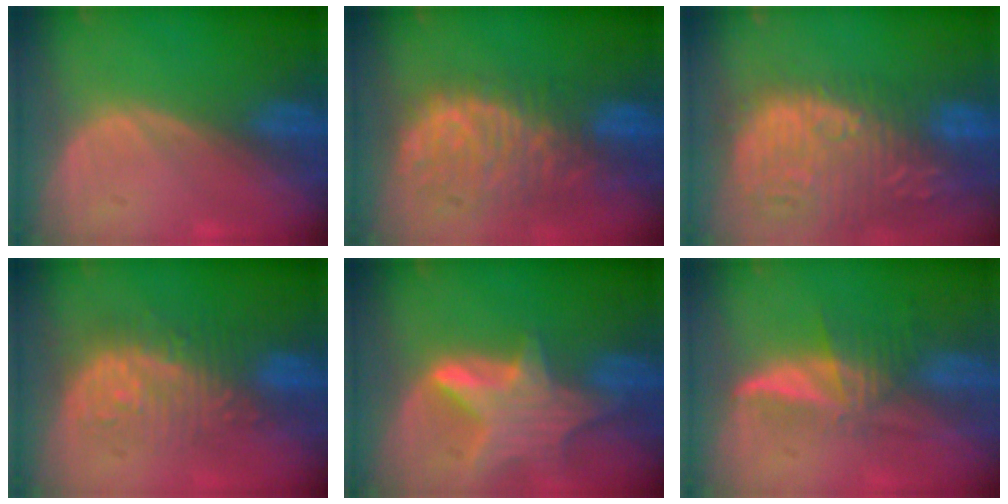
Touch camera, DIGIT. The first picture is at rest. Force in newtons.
{"total": 11.3, "press": 9.7, "slide": 5.8}
{"total": 15.8, "press": 13.2, "slide": 8.7}
{"total": 9.1, "press": 8.9, "slide": 2.1}
{"total": 7.9, "press": 7.2, "slide": 3.3}
{"total": 5.8, "press": 5.2, "slide": 2.6}